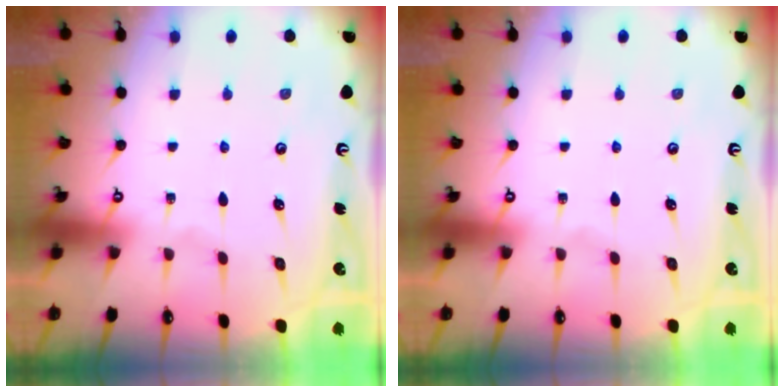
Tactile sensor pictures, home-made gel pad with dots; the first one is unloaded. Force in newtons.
{"total": 0.0}